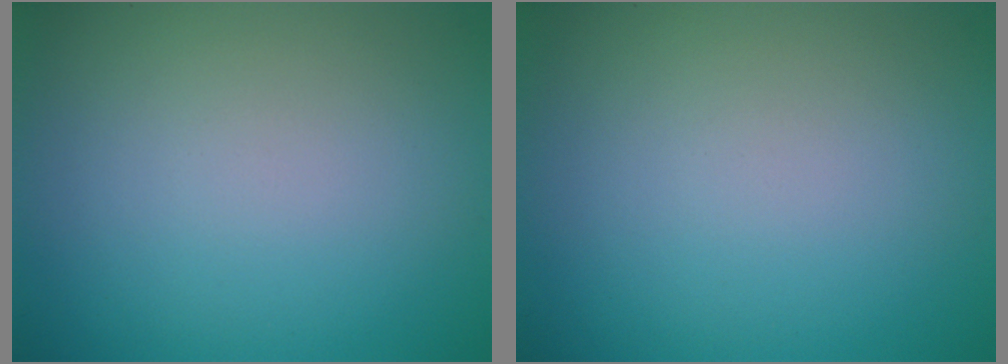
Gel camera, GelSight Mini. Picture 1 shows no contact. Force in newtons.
{"total": 0.0}